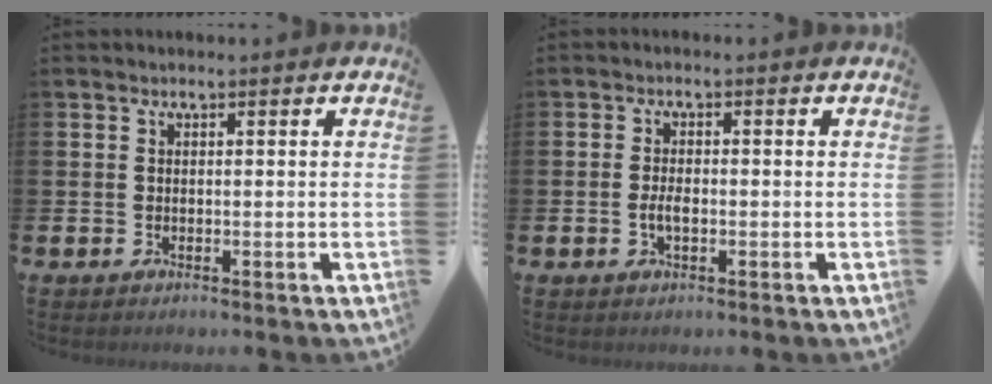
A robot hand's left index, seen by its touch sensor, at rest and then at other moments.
{"total": 2.2, "force": [-0.5, 1.0, 1.9], "torque": [-0.033, 0.000, -0.010]}